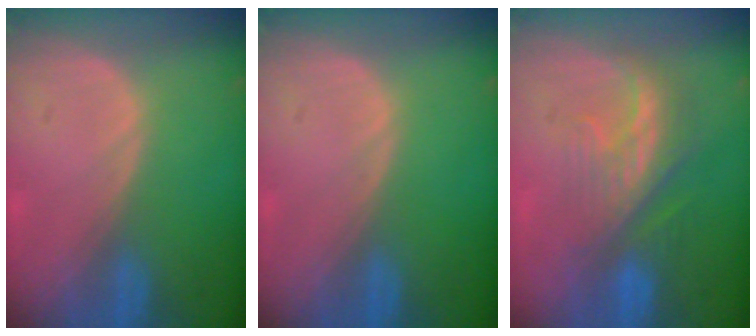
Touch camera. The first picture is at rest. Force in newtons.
{"total": 0.0}
{"total": 8.3, "press": 7.5, "slide": 3.7}